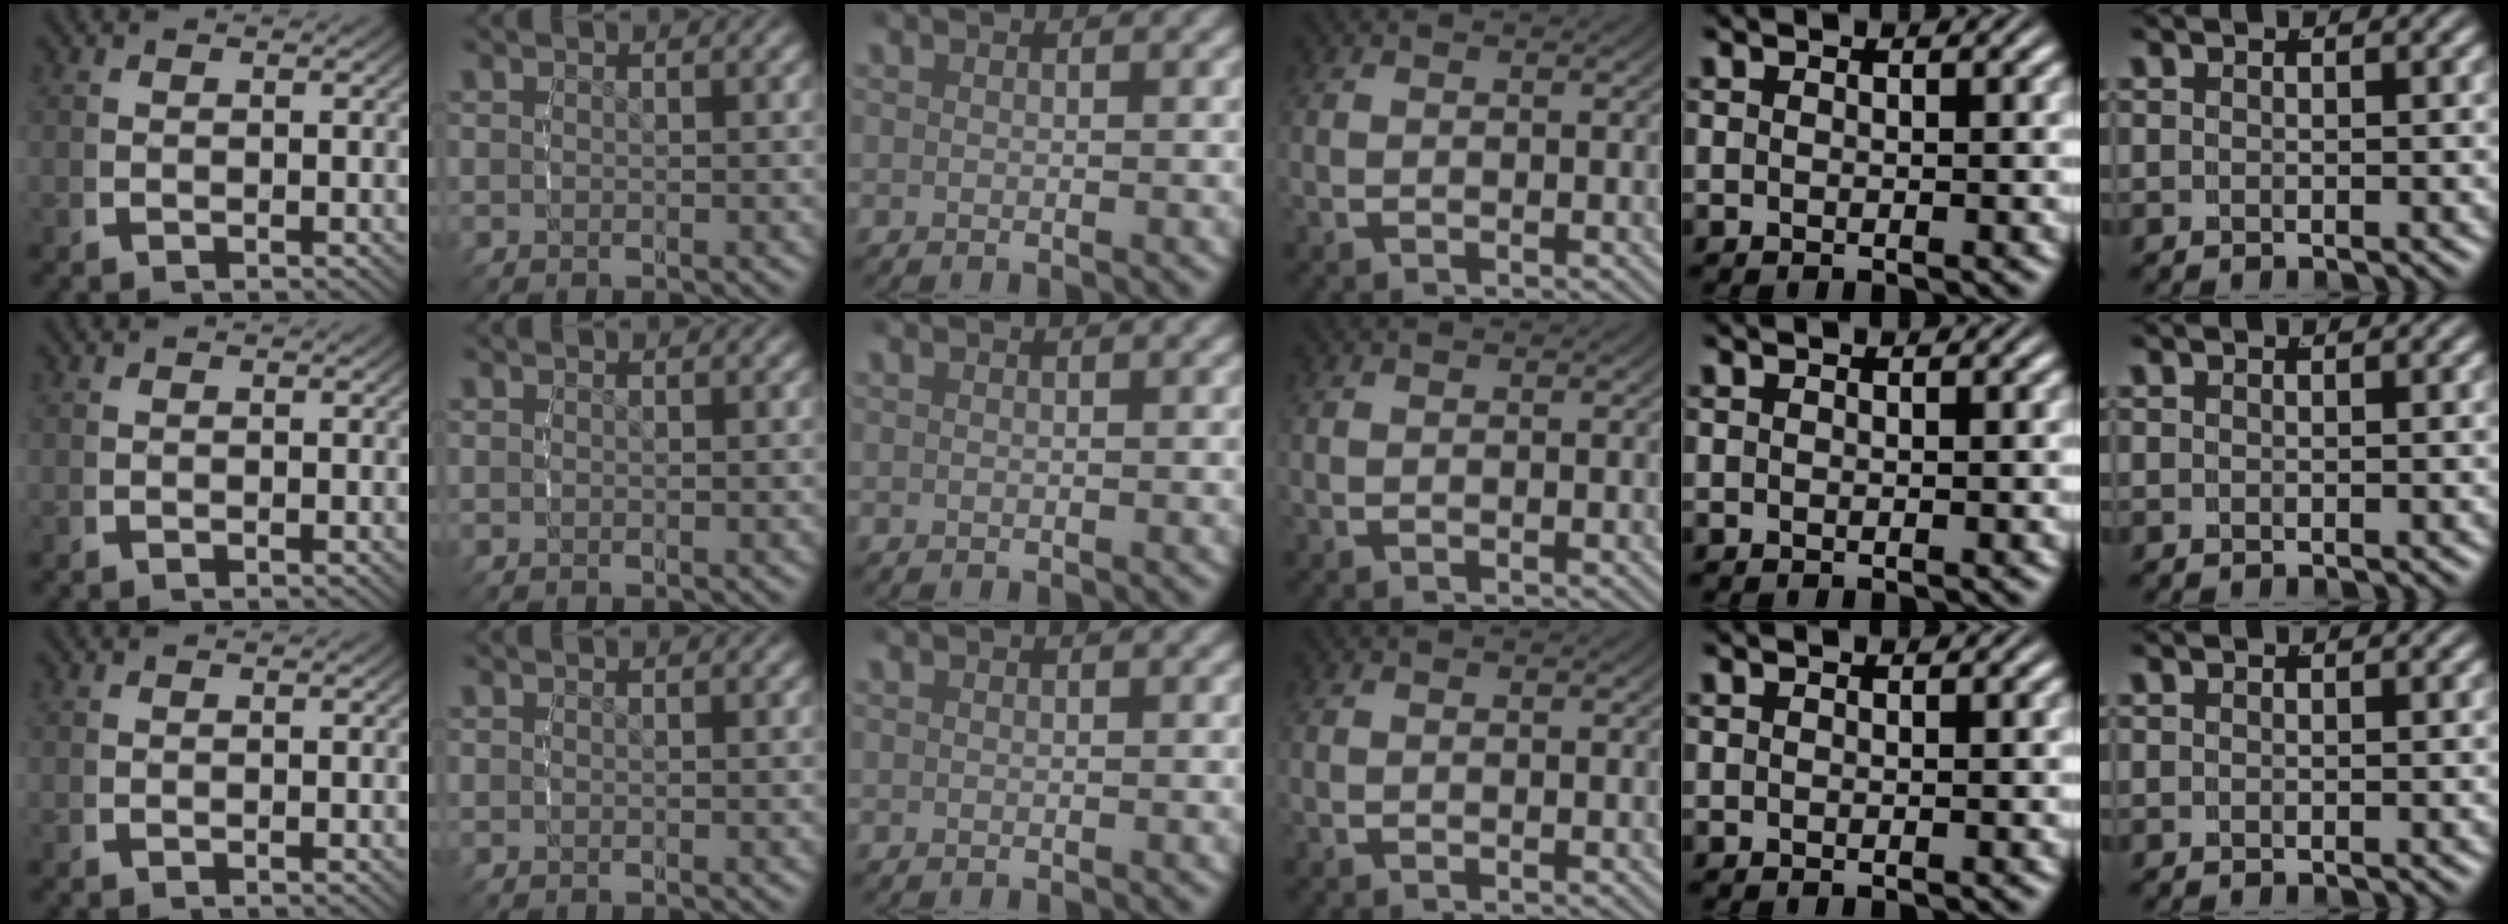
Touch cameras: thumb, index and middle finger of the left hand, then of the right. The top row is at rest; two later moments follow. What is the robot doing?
{"motion": "reach", "object": "paper"}